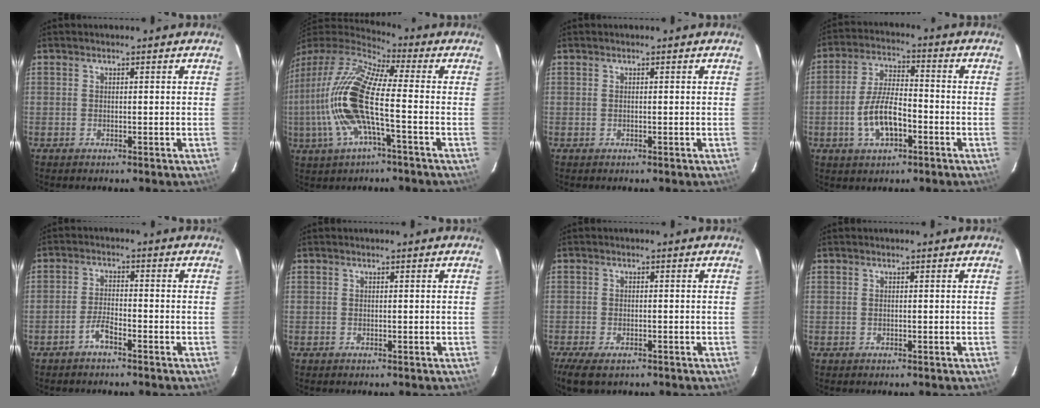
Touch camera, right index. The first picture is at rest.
{"total": 18.5, "force": [-2.6, 5.1, 17.6], "torque": [-0.350, 0.000, -0.061]}
{"total": 0.0}
{"total": 9.1, "force": [-3.3, 3.9, 7.5], "torque": [-0.156, 0.003, -0.056]}
{"total": 3.0, "force": [-2.3, 0.6, 1.8], "torque": [-0.047, 0.007, -0.047]}
{"total": 0.0}
{"total": 6.4, "force": [-4.5, 2.6, 3.8], "torque": [-0.093, -0.026, -0.079]}
{"total": 0.0}